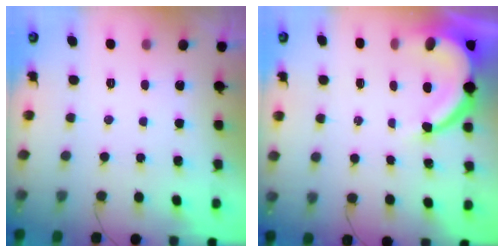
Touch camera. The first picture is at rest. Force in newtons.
{"total": 9.9, "press": 9.8, "slide": 1.1}